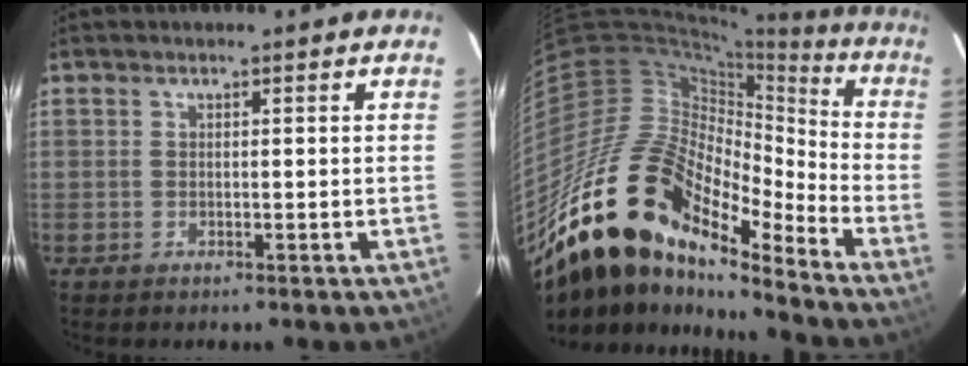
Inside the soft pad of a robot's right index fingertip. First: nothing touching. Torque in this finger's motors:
{"motor_torque": [0.85, -1.17, 0.14, -0.07]}